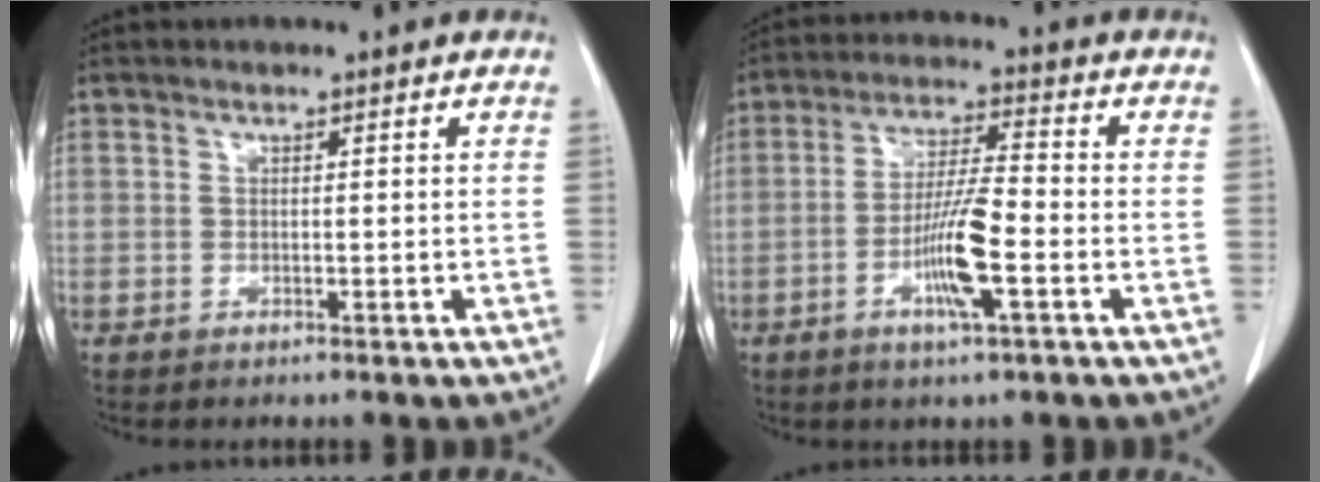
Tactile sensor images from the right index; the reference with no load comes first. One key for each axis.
{"total": 8.8, "fx": -3.1, "fy": 0.6, "fz": 8.2, "tx": -0.155, "ty": -0.004, "tz": -0.060}